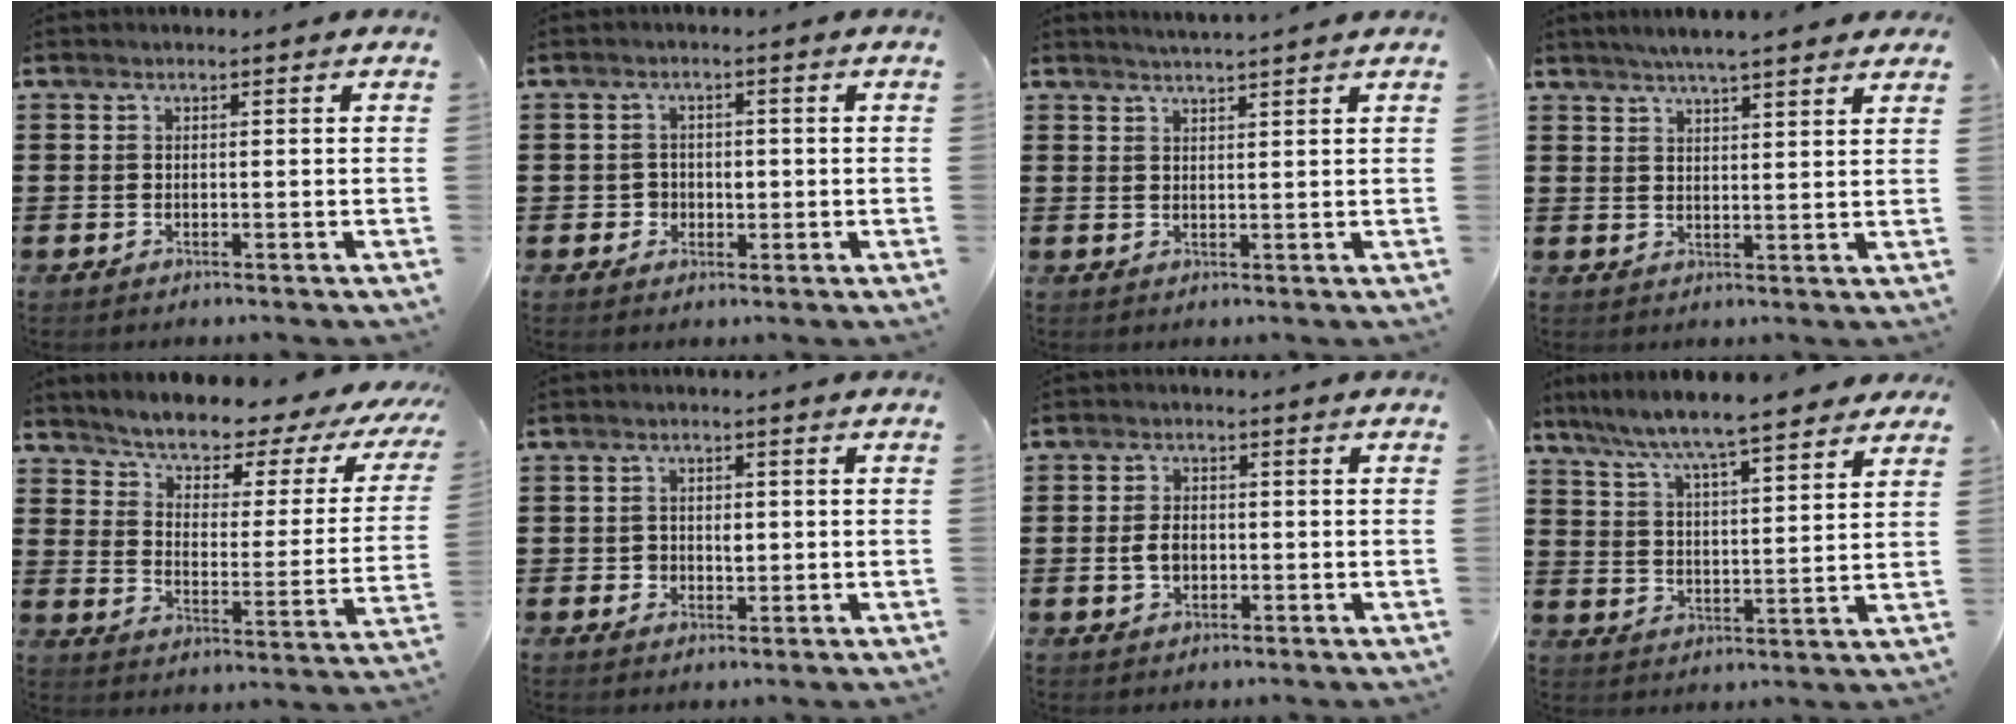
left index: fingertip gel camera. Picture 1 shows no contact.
{"total": 2.3, "force": [-0.4, 2.2, 0.6], "torque": [-0.020, 0.006, -0.013]}
{"total": 2.0, "force": [1.9, -0.5, 0.2], "torque": [-0.008, -0.003, 0.036]}
{"total": 4.0, "force": [3.6, 0.0, 1.7], "torque": [-0.043, -0.005, 0.064]}
{"total": 3.6, "force": [3.3, 0.9, 1.1], "torque": [-0.045, -0.036, 0.045]}
{"total": 2.2, "force": [0.0, 1.9, 1.2], "torque": [-0.029, 0.007, -0.004]}
{"total": 3.2, "force": [-0.3, 2.0, 2.4], "torque": [-0.056, 0.002, -0.009]}
{"total": 6.6, "force": [6.1, 0.2, 2.7], "torque": [-0.080, -0.034, 0.100]}